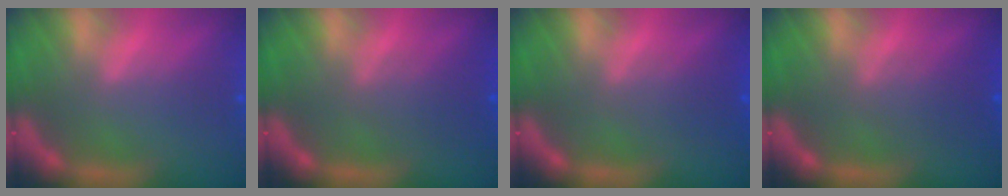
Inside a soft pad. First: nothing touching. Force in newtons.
{"total": 3.1}
{"total": 2.5}
{"total": 3.1}